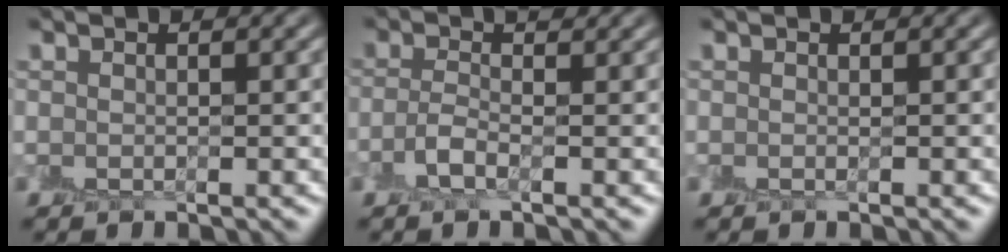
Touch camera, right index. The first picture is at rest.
{"total": 1.7, "force": [-0.5, 0.5, 1.6], "torque": [-0.040, 0.006, -0.013]}
{"total": 0.0}